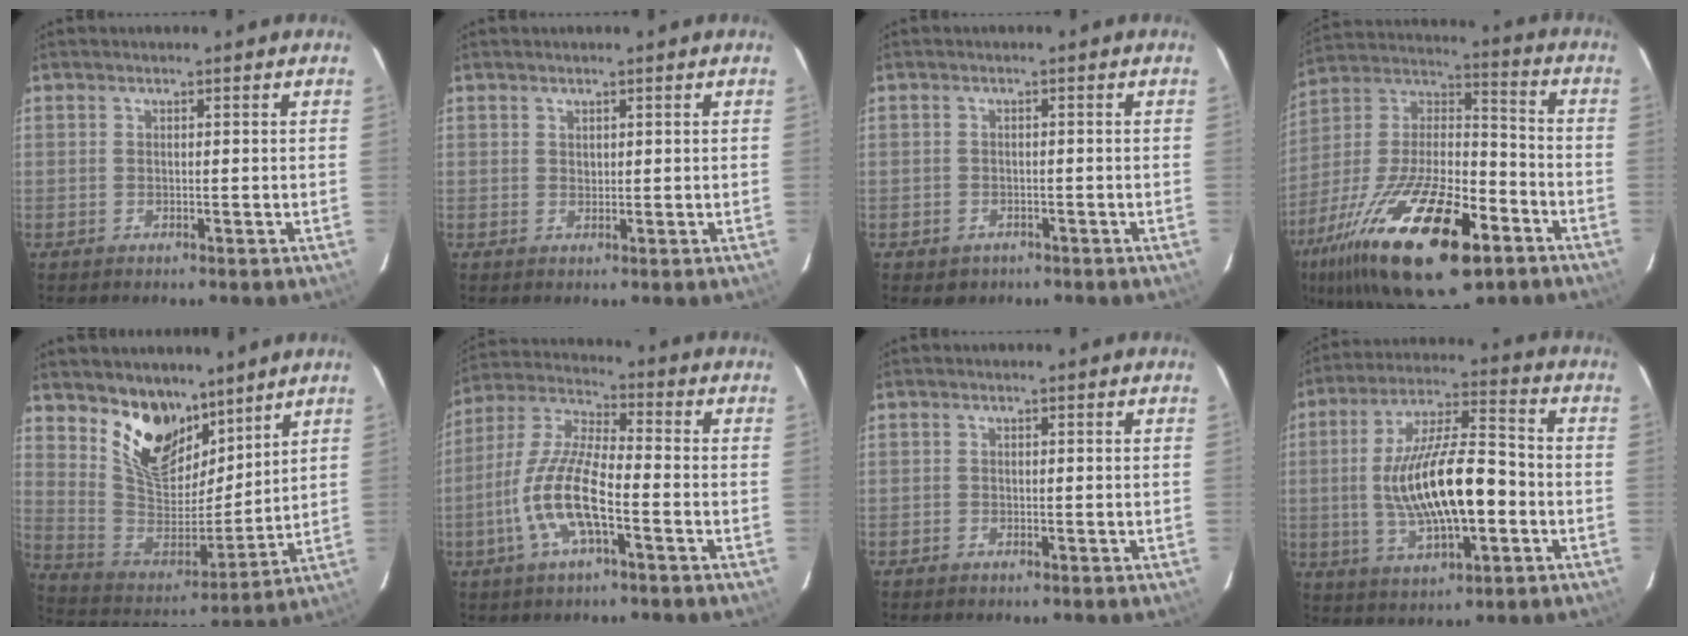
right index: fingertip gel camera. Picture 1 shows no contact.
{"total": 0.9, "force": [0.6, 0.6, 0.1], "torque": [0.000, 0.003, 0.010]}
{"total": 2.9, "force": [-1.6, 2.3, 0.7], "torque": [-0.022, 0.002, -0.017]}
{"total": 30.5, "force": [-15.8, 11.8, 23.3], "torque": [-0.441, -0.032, -0.266]}
{"total": 15.5, "force": [10.6, 8.1, 7.8], "torque": [-0.159, -0.015, 0.202]}
{"total": 12.7, "force": [-4.8, 3.3, 11.4], "torque": [-0.241, -0.003, -0.093]}
{"total": 0.7, "force": [-0.6, 0.4, 0.1], "torque": [-0.004, 0.002, -0.010]}
{"total": 17.8, "force": [-2.8, 6.0, 16.5], "torque": [-0.308, 0.009, -0.041]}